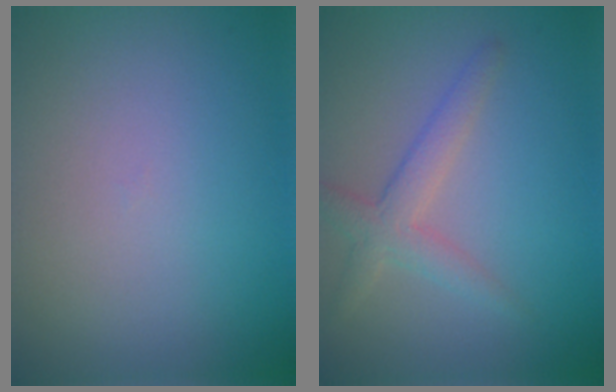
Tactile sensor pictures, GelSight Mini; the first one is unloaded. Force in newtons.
{"total": 2.8, "press": 2.8, "slide": 0.2}